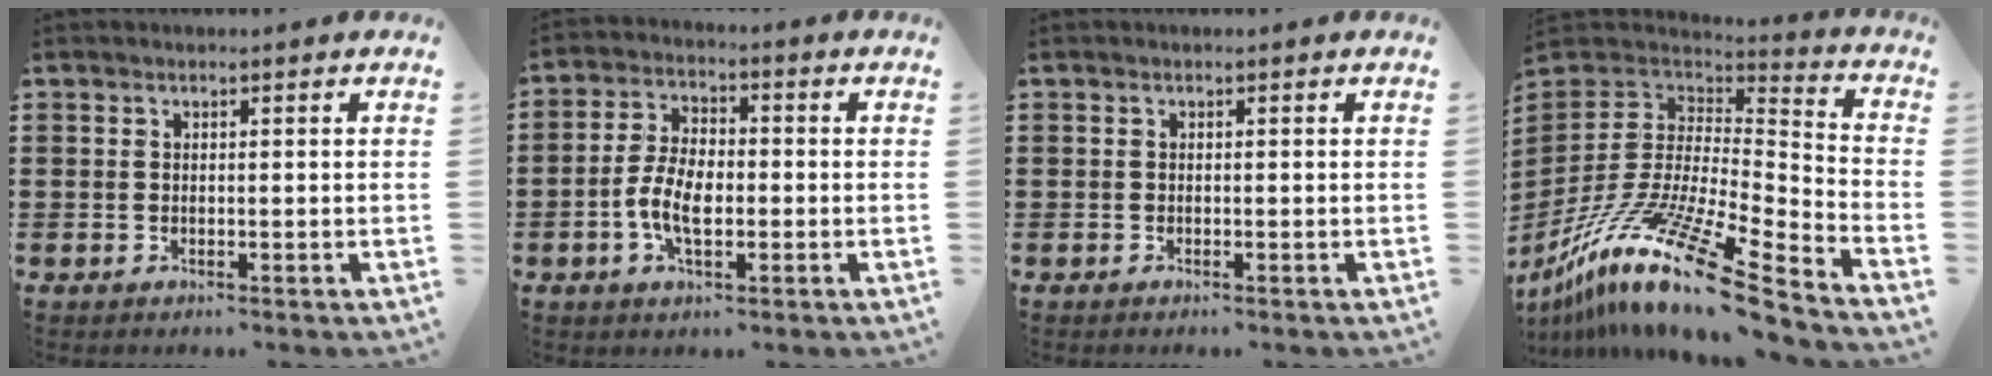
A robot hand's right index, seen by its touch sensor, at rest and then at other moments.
{"total": 6.6, "force": [-1.7, 3.4, 5.4], "torque": [-0.129, -0.001, -0.039]}
{"total": 0.0}
{"total": 17.1, "force": [-11.3, 2.6, 12.7], "torque": [-0.259, 0.023, -0.214]}